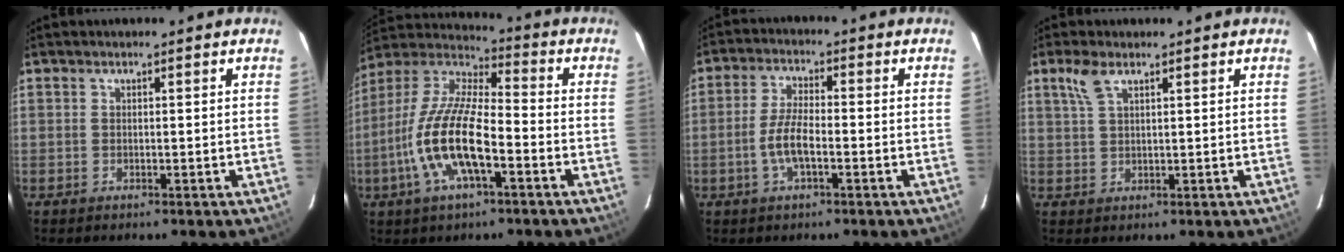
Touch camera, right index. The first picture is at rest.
{"total": 16.3, "force": [-5.7, 5.3, 14.4], "torque": [-0.298, -0.006, -0.115]}
{"total": 6.0, "force": [-2.0, 1.9, 5.4], "torque": [-0.113, 0.003, -0.040]}
{"total": 3.6, "force": [2.2, 1.3, 2.5], "torque": [-0.053, 0.007, 0.047]}